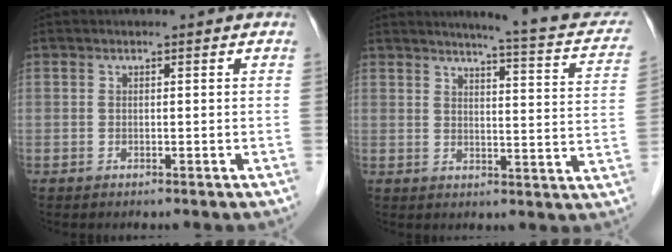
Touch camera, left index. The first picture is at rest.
{"total": 13.3, "force": [11.5, 1.5, 6.5], "torque": [-0.073, -0.021, 0.112]}